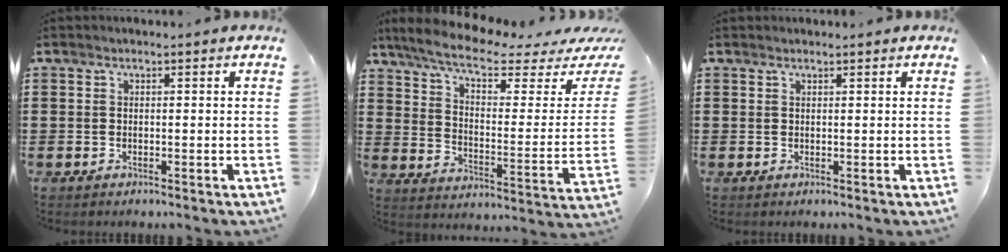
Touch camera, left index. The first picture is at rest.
{"total": 7.9, "force": [5.9, 1.2, 5.1], "torque": [-0.115, -0.037, 0.097]}
{"total": 0.0}